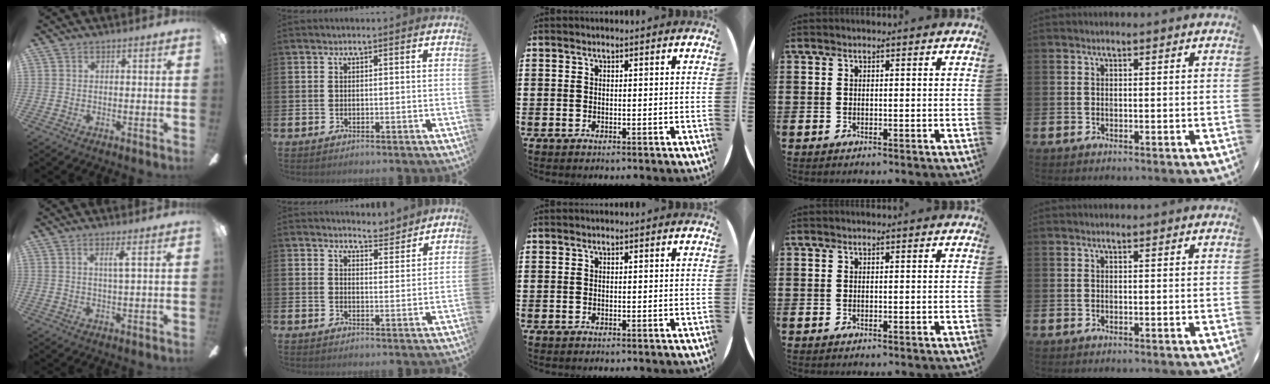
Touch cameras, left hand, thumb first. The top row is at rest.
{"thumb": {"total": 2.8, "force": [1.2, 0.0, 2.6], "torque": [-0.054, -0.002, 0.018]}, "index": {"total": 4.2, "force": [4.2, 0.6, -0.3], "torque": [0.004, -0.028, 0.075]}}